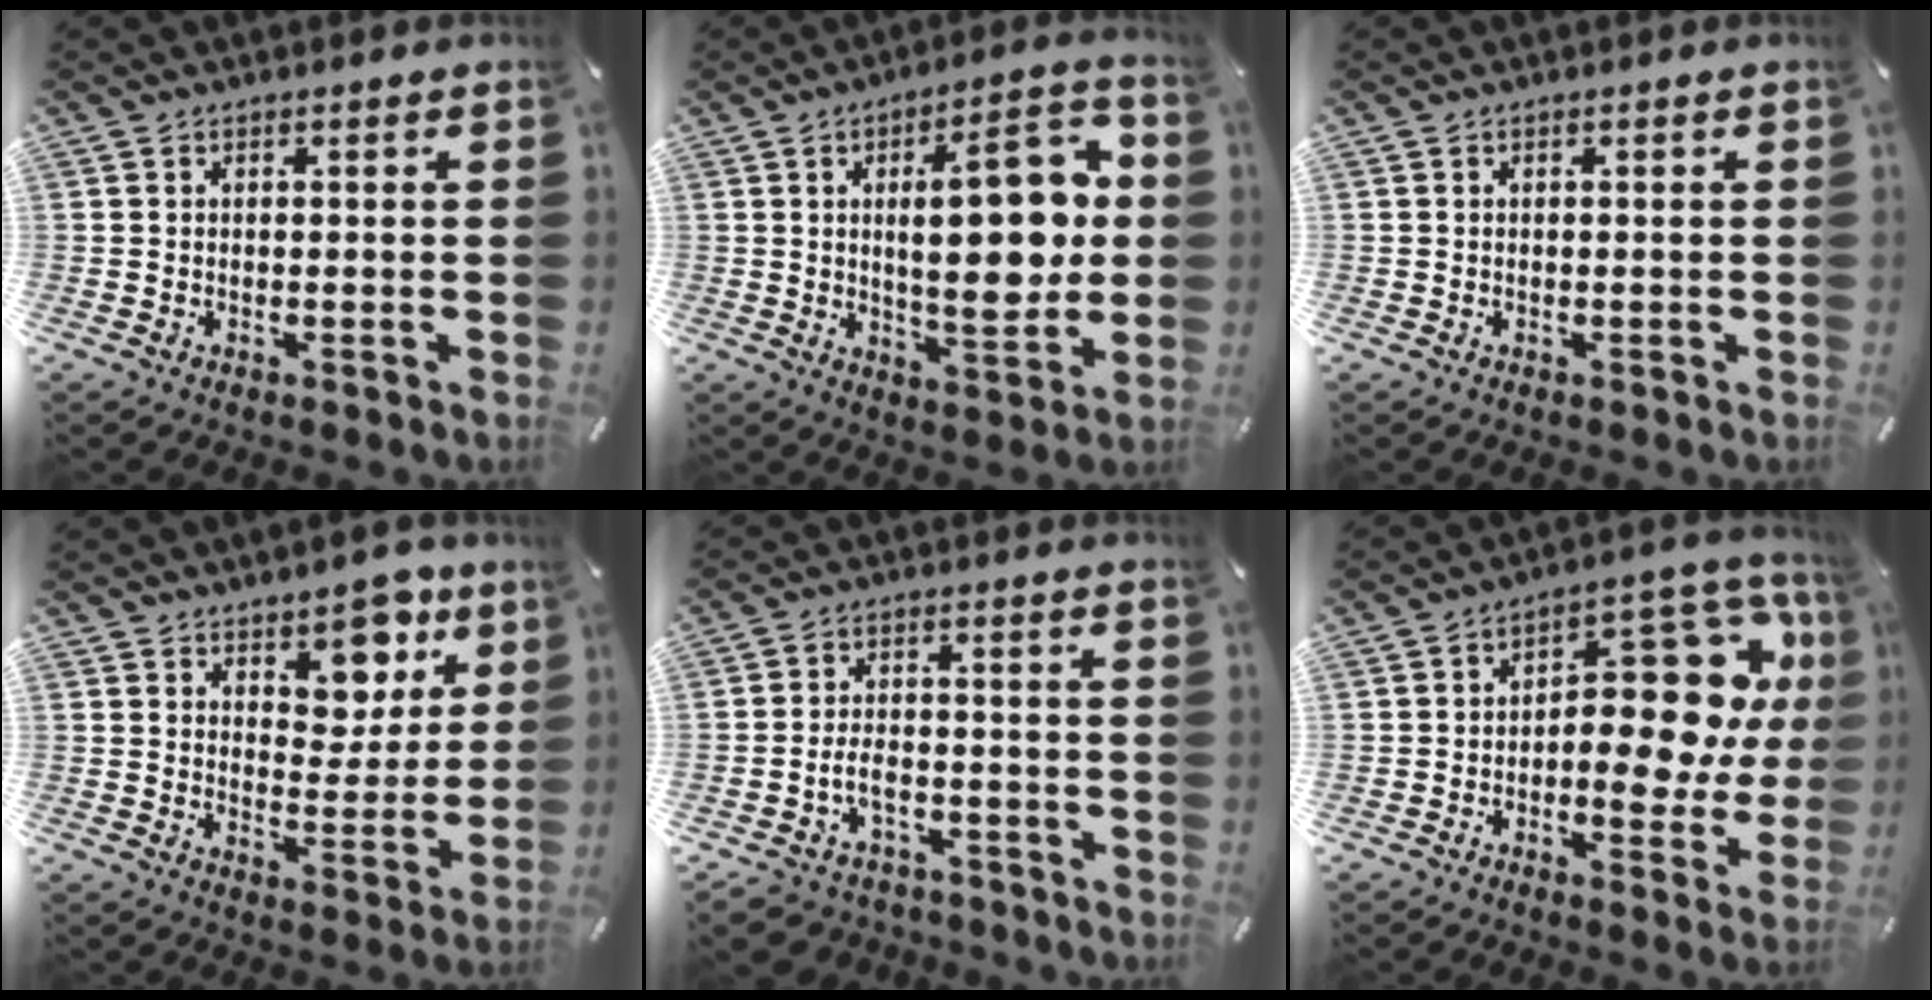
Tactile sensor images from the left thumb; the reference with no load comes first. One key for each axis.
{"total": 19.3, "fx": 2.4, "fy": 8.4, "fz": 17.3, "tx": -0.236, "ty": -0.003, "tz": 0.032}
{"total": 0.0}
{"total": 9.5, "fx": 6.6, "fy": 6.0, "fz": 3.2, "tx": -0.022, "ty": -0.052, "tz": 0.112}
{"total": 6.5, "fx": -3.4, "fy": 4.3, "fz": 3.6, "tx": -0.076, "ty": 0.016, "tz": -0.065}
{"total": 17.4, "fx": 1.7, "fy": 10.1, "fz": 14.0, "tx": -0.158, "ty": -0.029, "tz": 0.030}